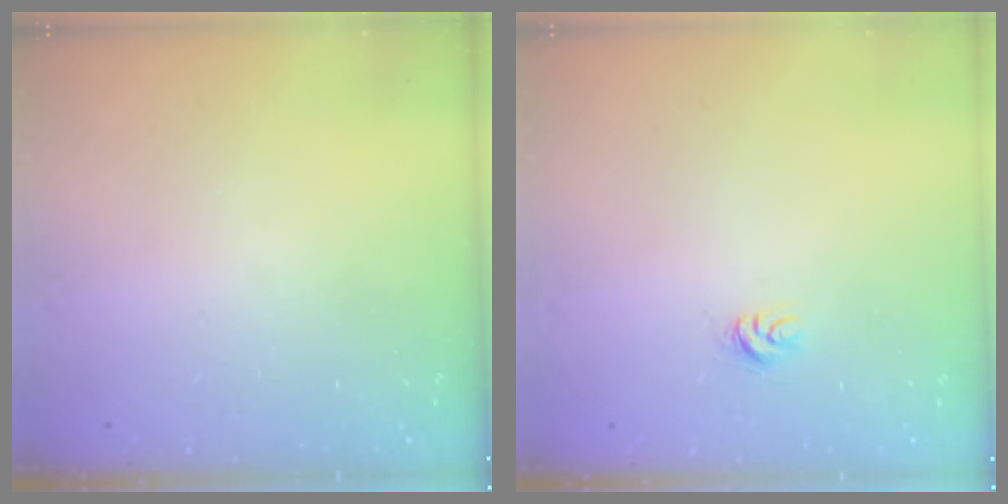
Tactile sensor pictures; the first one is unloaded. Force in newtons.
{"total": 4.2, "press": 4.2, "slide": 0.2}